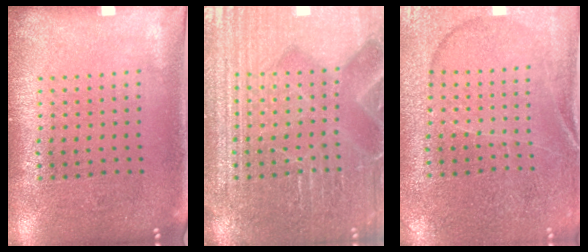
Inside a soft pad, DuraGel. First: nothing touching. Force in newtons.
{"total": 4.9, "press": 4.9, "slide": 0.6}
{"total": 1.3, "press": 1.2, "slide": 0.3}